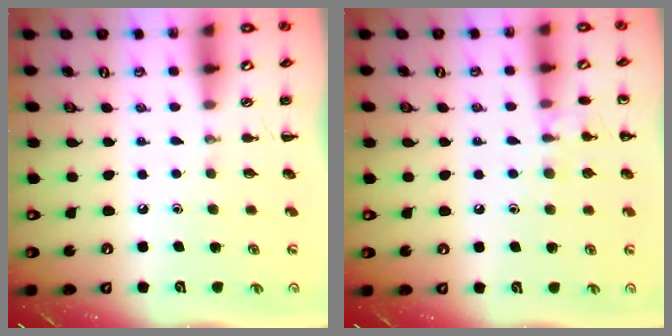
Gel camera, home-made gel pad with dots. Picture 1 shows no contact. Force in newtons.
{"total": 7.7, "press": 7.5, "slide": 1.7}